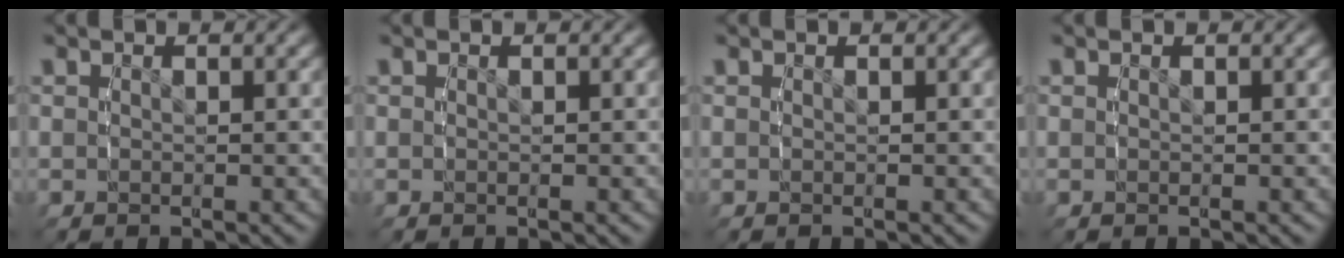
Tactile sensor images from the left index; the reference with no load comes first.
{"total": 0.0}
{"total": 0.0}
{"total": 0.0}